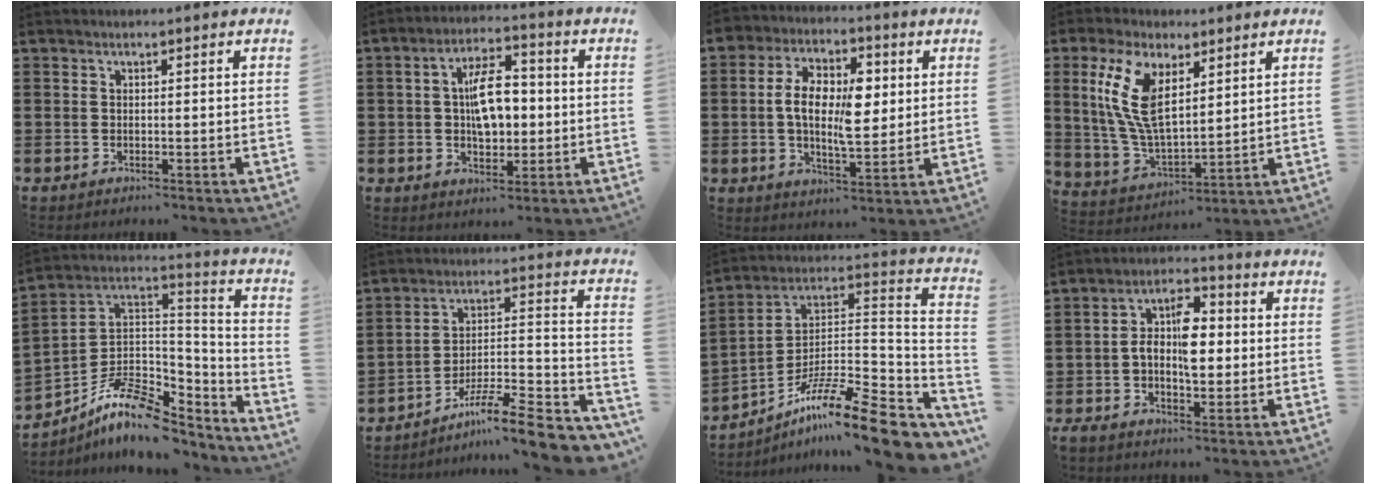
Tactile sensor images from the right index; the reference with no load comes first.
{"total": 8.5, "force": [0.5, 4.1, 7.5], "torque": [-0.133, 0.005, 0.004]}
{"total": 10.0, "force": [1.2, 5.3, 8.4], "torque": [-0.171, 0.008, 0.019]}
{"total": 11.6, "force": [4.9, 5.2, 9.1], "torque": [-0.205, -0.005, 0.092]}
{"total": 11.0, "force": [-7.5, 5.1, 6.2], "torque": [-0.132, 0.018, -0.143]}
{"total": 9.9, "force": [-7.9, 1.0, 5.9], "torque": [-0.081, 0.012, -0.152]}
{"total": 14.5, "force": [-10.2, 1.7, 10.2], "torque": [-0.174, 0.013, -0.187]}
{"total": 7.8, "force": [0.0, 3.7, 6.8], "torque": [-0.117, 0.003, -0.003]}